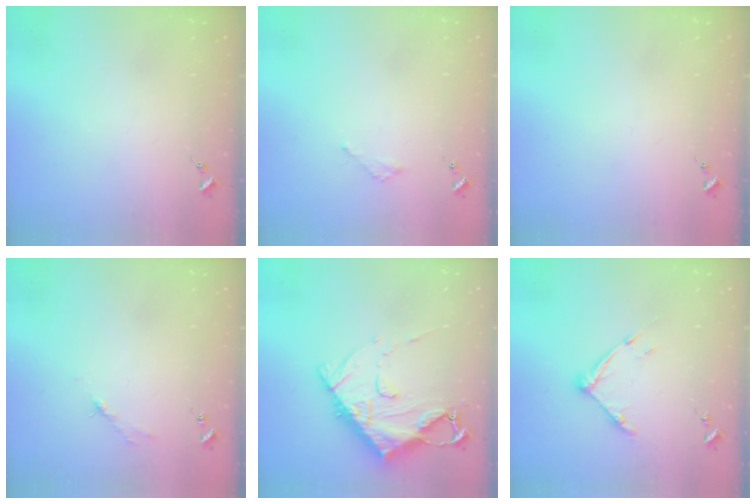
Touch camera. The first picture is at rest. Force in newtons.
{"total": 2.1, "press": 2.1, "slide": 0.2}
{"total": 0.0}
{"total": 2.7, "press": 2.7, "slide": 0.4}
{"total": 15.2, "press": 15.1, "slide": 1.6}
{"total": 9.0, "press": 9.0, "slide": 0.7}